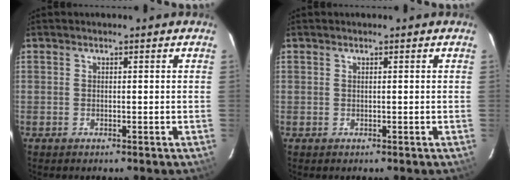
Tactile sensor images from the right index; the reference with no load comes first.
{"total": 0.0}